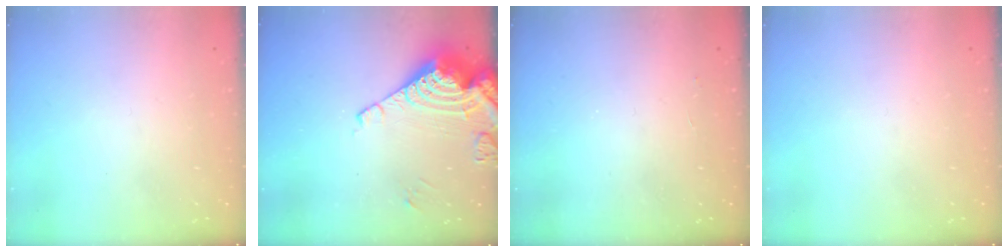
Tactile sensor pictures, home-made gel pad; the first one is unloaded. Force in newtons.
{"total": 13.9, "press": 13.8, "slide": 1.7}
{"total": 2.1, "press": 2.0, "slide": 0.4}
{"total": 0.0}